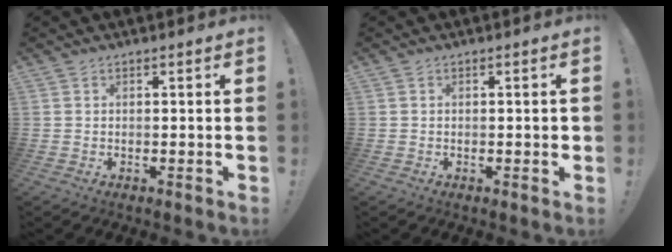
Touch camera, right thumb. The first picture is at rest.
{"total": 1.0, "force": [0.1, 0.5, 0.8], "torque": [-0.006, 0.002, 0.000]}